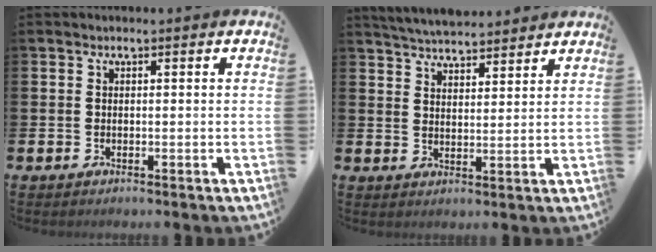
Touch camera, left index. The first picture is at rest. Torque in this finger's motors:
{"motor_torque": [-1.06, -1.08, -1.05, 0.09]}